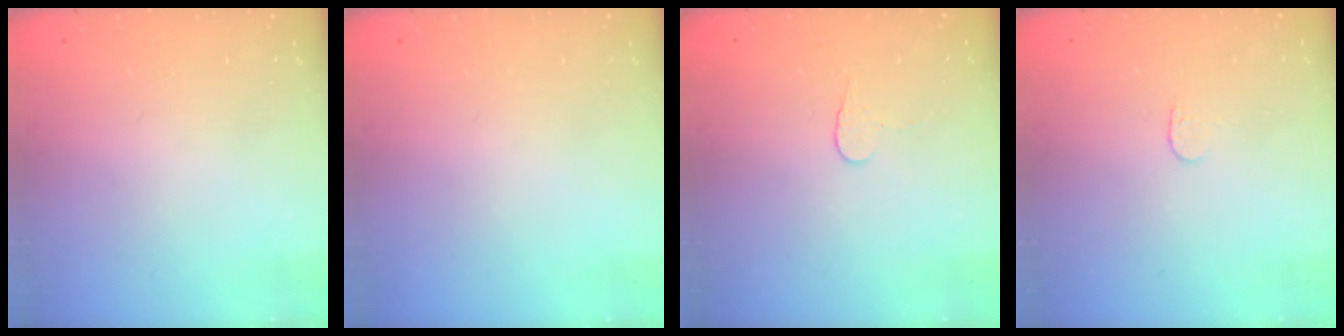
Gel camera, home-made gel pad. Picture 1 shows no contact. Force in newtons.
{"total": 0.0}
{"total": 3.8, "press": 3.8, "slide": 0.4}
{"total": 3.6, "press": 3.6, "slide": 0.3}